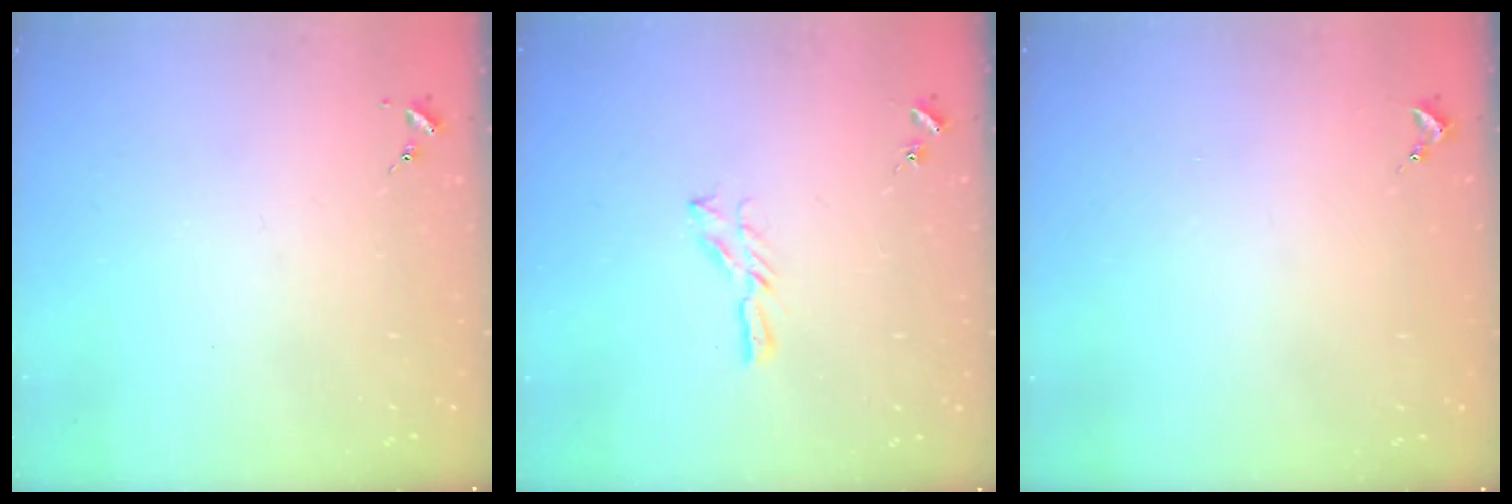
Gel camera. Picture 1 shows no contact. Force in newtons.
{"total": 5.9, "press": 5.9, "slide": 0.1}
{"total": 0.9, "press": 0.9, "slide": 0.1}